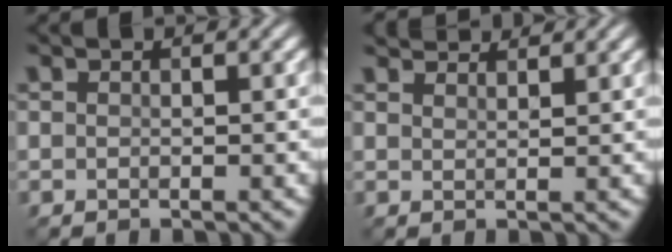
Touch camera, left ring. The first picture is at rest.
{"total": 4.2, "force": [3.9, 0.9, 1.4], "torque": [-0.018, 0.005, 0.049]}